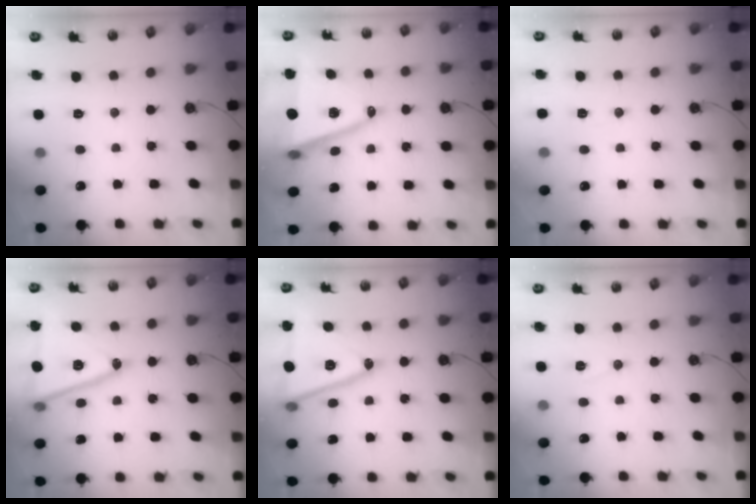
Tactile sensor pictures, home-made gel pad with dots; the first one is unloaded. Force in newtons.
{"total": 15.0, "press": 14.5, "slide": 3.9}
{"total": 3.5, "press": 3.5, "slide": 0.8}
{"total": 19.2, "press": 18.8, "slide": 3.4}
{"total": 19.2, "press": 18.8, "slide": 3.4}
{"total": 7.3, "press": 5.7, "slide": 4.6}